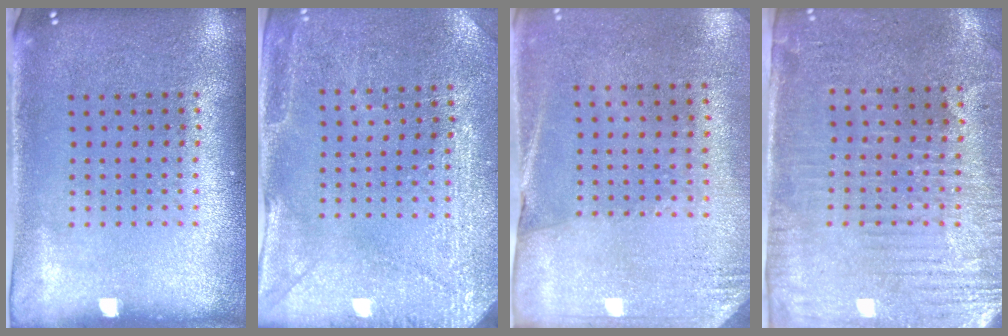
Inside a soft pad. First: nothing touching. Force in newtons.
{"total": 2.9, "press": 2.8, "slide": 0.6}
{"total": 2.7, "press": 2.4, "slide": 1.3}
{"total": 3.2, "press": 2.9, "slide": 1.4}